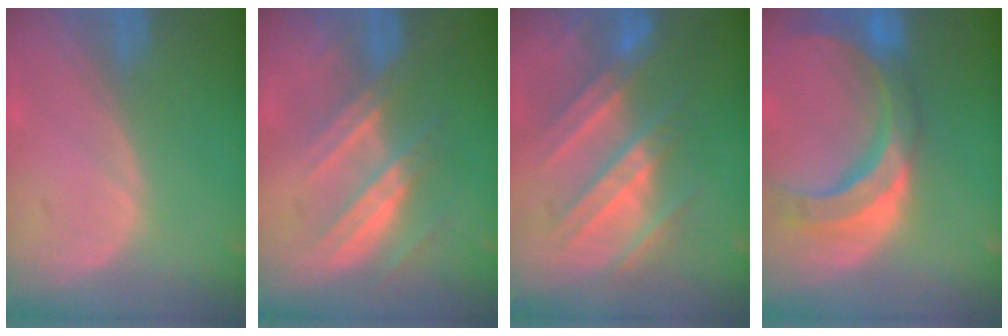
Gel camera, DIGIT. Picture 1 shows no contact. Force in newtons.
{"total": 7.4, "press": 6.8, "slide": 3.0}
{"total": 8.9, "press": 8.9, "slide": 0.6}
{"total": 11.2, "press": 9.5, "slide": 5.9}